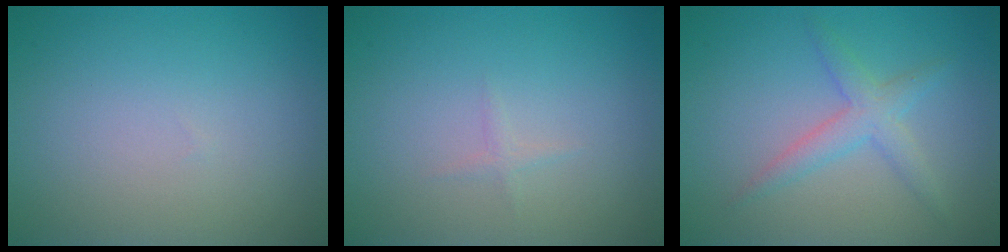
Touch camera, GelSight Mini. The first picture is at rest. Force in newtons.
{"total": 0.6, "press": 0.6, "slide": 0.0}
{"total": 2.5, "press": 2.5, "slide": 0.1}